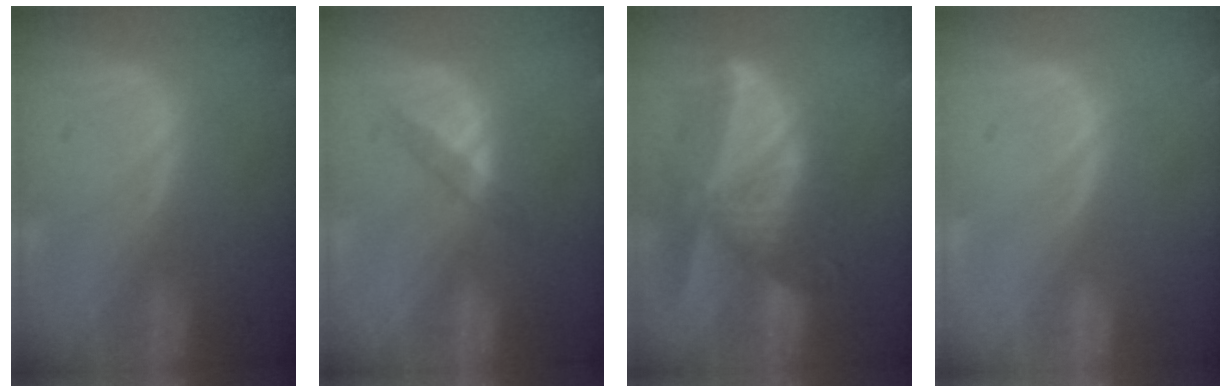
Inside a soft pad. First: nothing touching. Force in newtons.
{"total": 2.4, "press": 2.2, "slide": 1.1}
{"total": 9.2, "press": 8.3, "slide": 4.0}
{"total": 0.0}